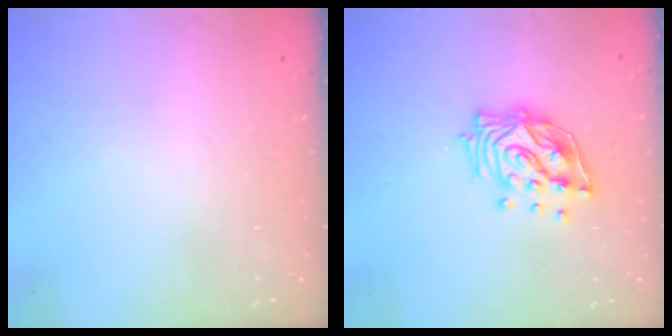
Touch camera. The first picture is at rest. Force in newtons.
{"total": 14.2, "press": 14.1, "slide": 1.9}